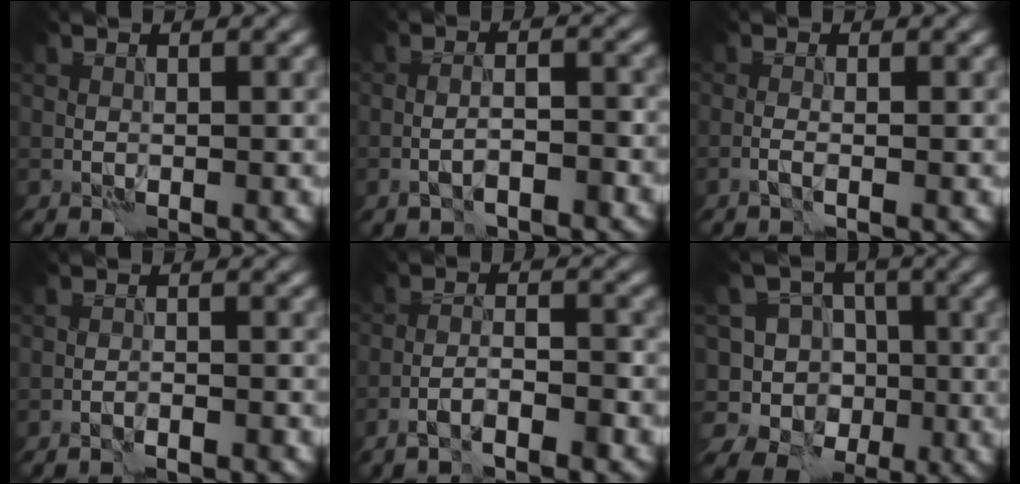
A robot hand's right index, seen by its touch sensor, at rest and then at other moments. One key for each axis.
{"total": 3.1, "fx": -2.0, "fy": 0.7, "fz": 2.3, "tx": -0.040, "ty": 0.004, "tz": -0.036}
{"total": 0.8, "fx": -0.5, "fy": -0.1, "fz": 0.7, "tx": -0.014, "ty": -0.001, "tz": -0.015}
{"total": 2.1, "fx": -1.9, "fy": 0.1, "fz": 0.9, "tx": -0.016, "ty": 0.005, "tz": -0.032}
{"total": 4.2, "fx": -3.1, "fy": 0.6, "fz": 2.7, "tx": -0.045, "ty": 0.005, "tz": -0.057}
{"total": 9.6, "fx": -2.2, "fy": 9.1, "fz": 2.0, "tx": -0.045, "ty": 0.028, "tz": -0.061}